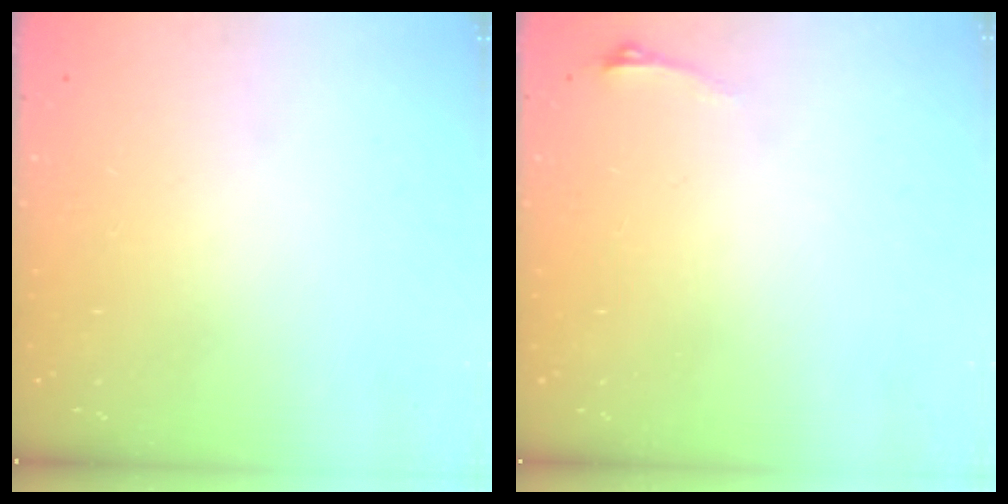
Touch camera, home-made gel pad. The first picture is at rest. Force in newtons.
{"total": 2.9, "press": 2.6, "slide": 1.5}